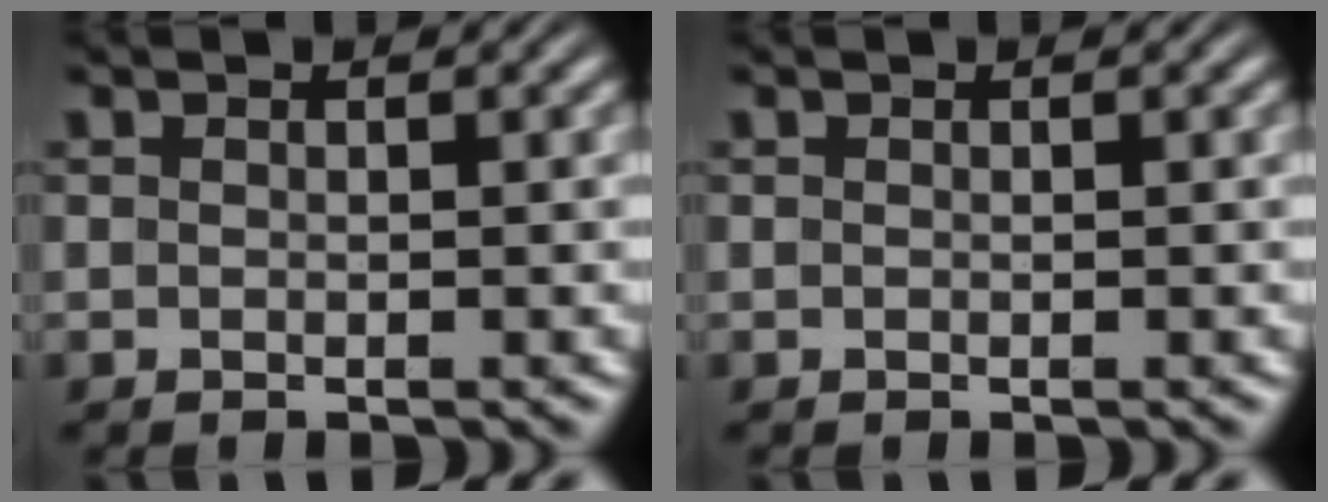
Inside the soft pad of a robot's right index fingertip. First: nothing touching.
{"total": 0.0}